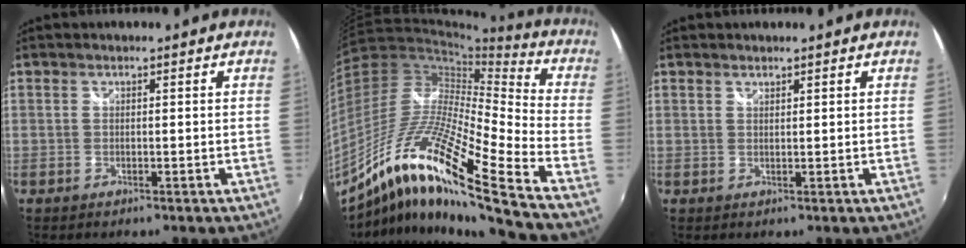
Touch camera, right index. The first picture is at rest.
{"total": 20.2, "force": [-13.4, 1.0, 15.1], "torque": [-0.267, -0.024, -0.267]}
{"total": 0.7, "force": [0.7, 0.1, 0.0], "torque": [0.001, 0.000, 0.012]}